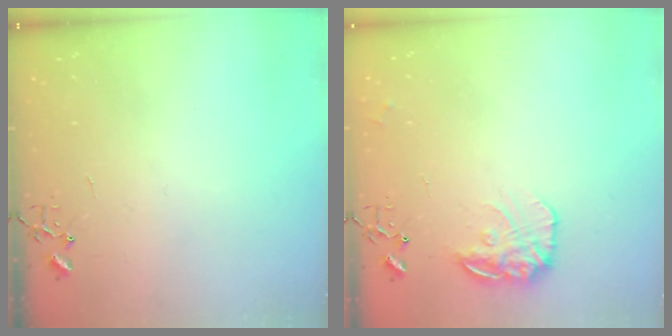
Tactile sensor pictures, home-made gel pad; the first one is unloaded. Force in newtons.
{"total": 13.7, "press": 13.7, "slide": 0.9}